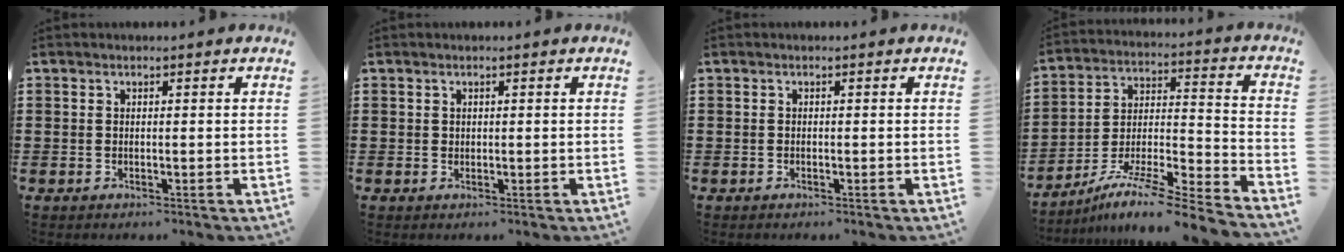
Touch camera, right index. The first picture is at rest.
{"total": 0.6, "force": [0.2, 0.5, 0.1], "torque": [-0.003, 0.004, 0.004]}
{"total": 0.0}
{"total": 9.3, "force": [-7.7, 0.1, 5.1], "torque": [-0.082, 0.000, -0.155]}